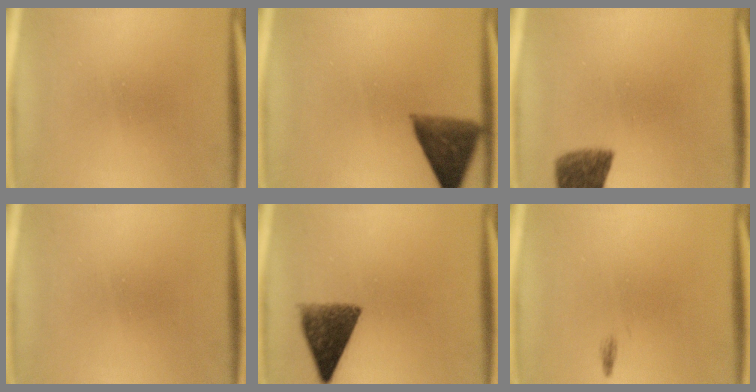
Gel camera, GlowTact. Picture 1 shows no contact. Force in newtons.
{"total": 8.2}
{"total": 7.0}
{"total": 0.0}
{"total": 8.8}
{"total": 0.5}